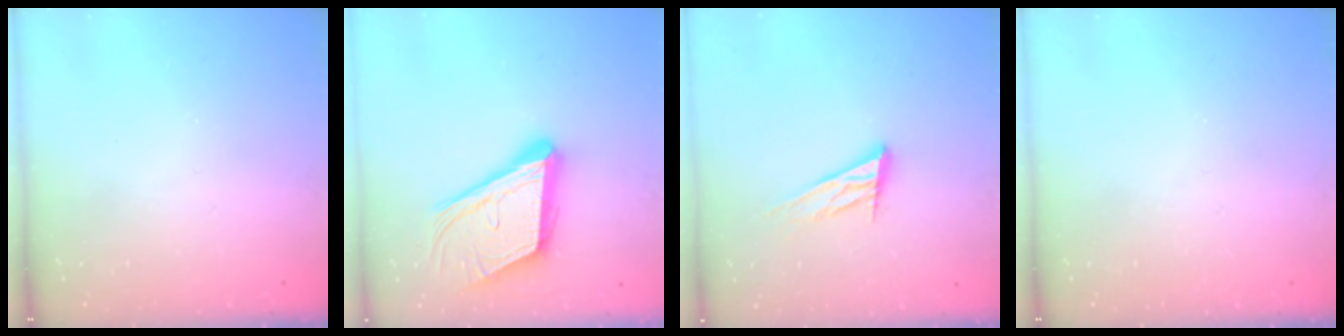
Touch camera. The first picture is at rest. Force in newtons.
{"total": 20.0, "press": 19.6, "slide": 3.9}
{"total": 12.7, "press": 12.4, "slide": 2.8}
{"total": 0.0}